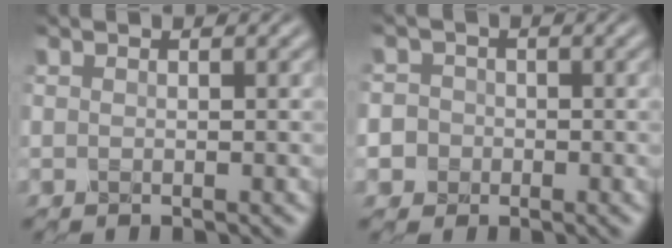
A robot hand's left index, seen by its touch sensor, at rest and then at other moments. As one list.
[{"total": 4.5, "force": [-1.1, 4.2, 1.1], "torque": [-0.002, 0.012, -0.050]}]